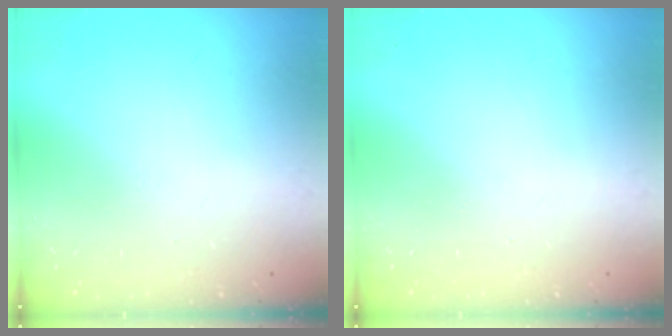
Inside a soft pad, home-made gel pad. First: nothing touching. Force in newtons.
{"total": 0.0}